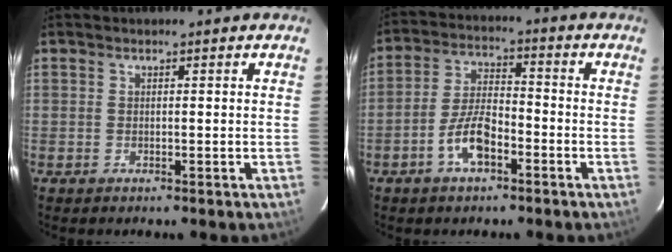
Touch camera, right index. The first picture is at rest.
{"total": 7.9, "force": [-4.0, 3.2, 6.0], "torque": [-0.127, 0.010, -0.072]}